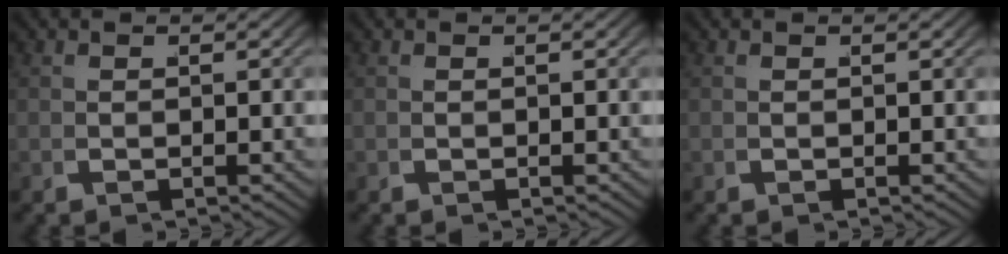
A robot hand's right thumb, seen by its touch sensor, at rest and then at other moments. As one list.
[{"total": 0.0}, {"total": 0.0}]